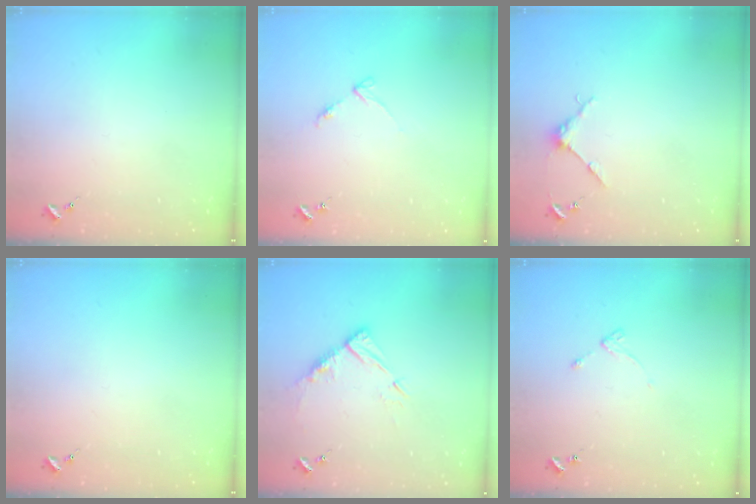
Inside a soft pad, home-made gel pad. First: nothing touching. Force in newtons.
{"total": 3.6, "press": 3.5, "slide": 0.4}
{"total": 3.8, "press": 3.7, "slide": 0.4}
{"total": 0.0}
{"total": 10.2, "press": 10.1, "slide": 0.9}
{"total": 4.3, "press": 4.2, "slide": 0.6}